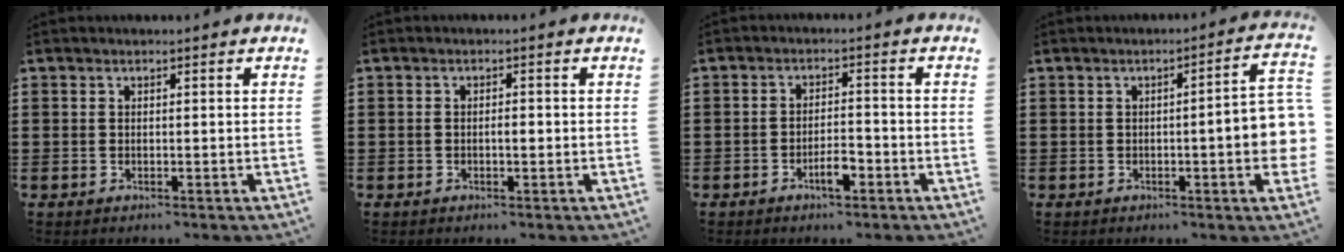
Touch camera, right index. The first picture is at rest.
{"total": 1.5, "force": [-0.3, 0.5, 1.4], "torque": [-0.026, -0.001, -0.005]}
{"total": 3.9, "force": [-2.1, 1.2, 3.0], "torque": [-0.058, 0.001, -0.040]}
{"total": 7.2, "force": [-0.8, 1.1, 7.1], "torque": [-0.091, -0.012, -0.014]}